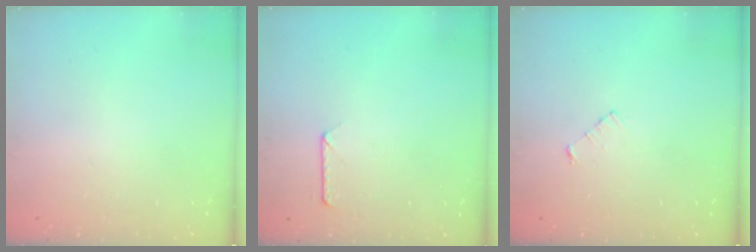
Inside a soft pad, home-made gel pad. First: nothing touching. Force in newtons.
{"total": 7.1, "press": 7.1, "slide": 0.6}
{"total": 3.1, "press": 3.0, "slide": 0.3}